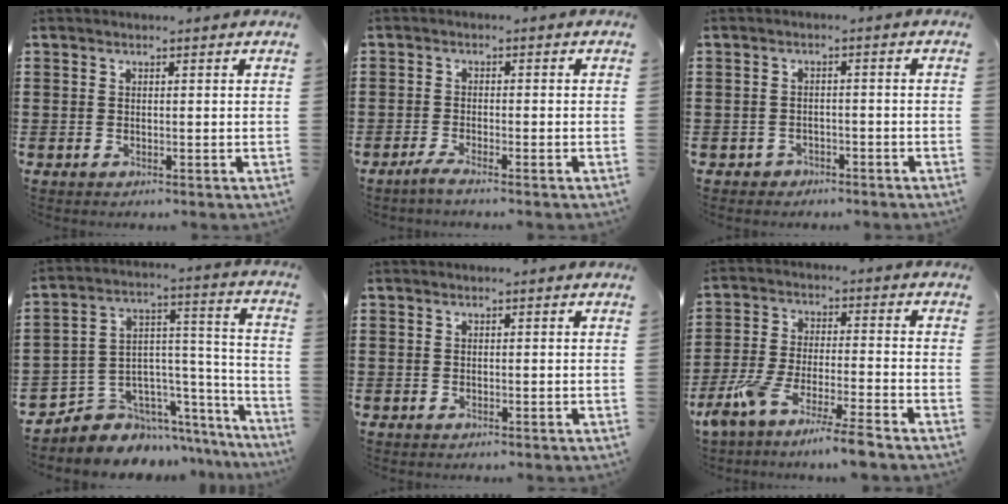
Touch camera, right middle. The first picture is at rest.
{"total": 2.1, "force": [-1.7, -0.1, 1.1], "torque": [-0.025, 0.000, -0.036]}
{"total": 1.9, "force": [-1.7, 0.9, 0.0], "torque": [-0.007, 0.004, -0.039]}
{"total": 5.6, "force": [-4.1, 3.8, -0.6], "torque": [-0.003, -0.004, -0.074]}
{"total": 0.0}
{"total": 7.7, "force": [-6.8, -0.8, 3.6], "torque": [-0.087, -0.021, -0.138]}